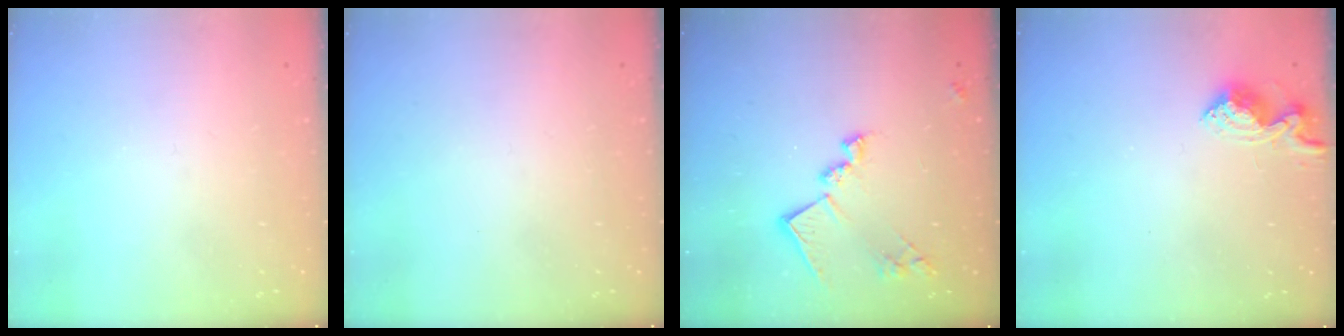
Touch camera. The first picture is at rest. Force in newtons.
{"total": 0.0}
{"total": 14.9, "press": 14.9, "slide": 0.8}
{"total": 9.5, "press": 9.5, "slide": 0.3}